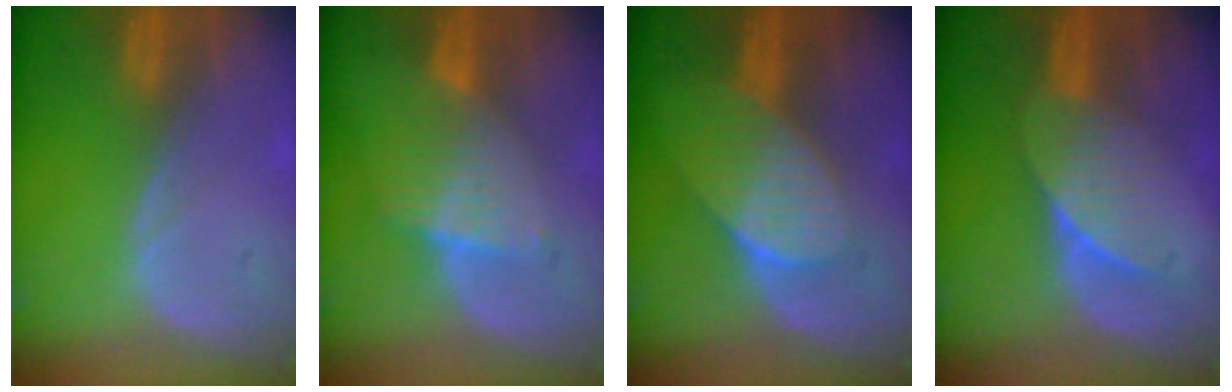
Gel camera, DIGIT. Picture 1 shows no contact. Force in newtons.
{"total": 6.9, "press": 6.0, "slide": 3.4}
{"total": 7.8, "press": 7.0, "slide": 3.4}
{"total": 6.6, "press": 6.2, "slide": 2.5}